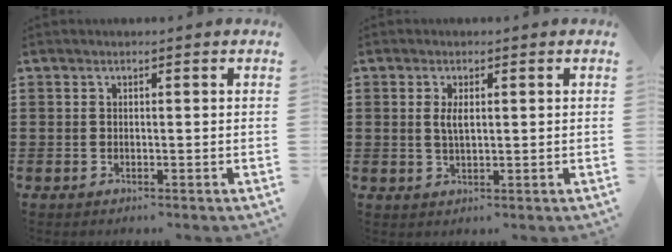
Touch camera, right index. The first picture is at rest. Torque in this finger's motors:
{"motor_torque": [0.18, 0.00, 0.12, 0.09]}